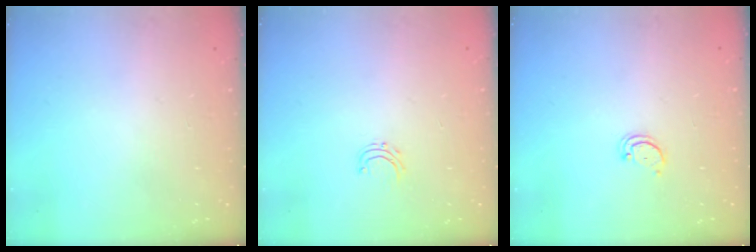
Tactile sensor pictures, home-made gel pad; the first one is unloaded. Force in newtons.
{"total": 3.7, "press": 3.7, "slide": 0.3}
{"total": 2.2, "press": 2.2, "slide": 0.4}